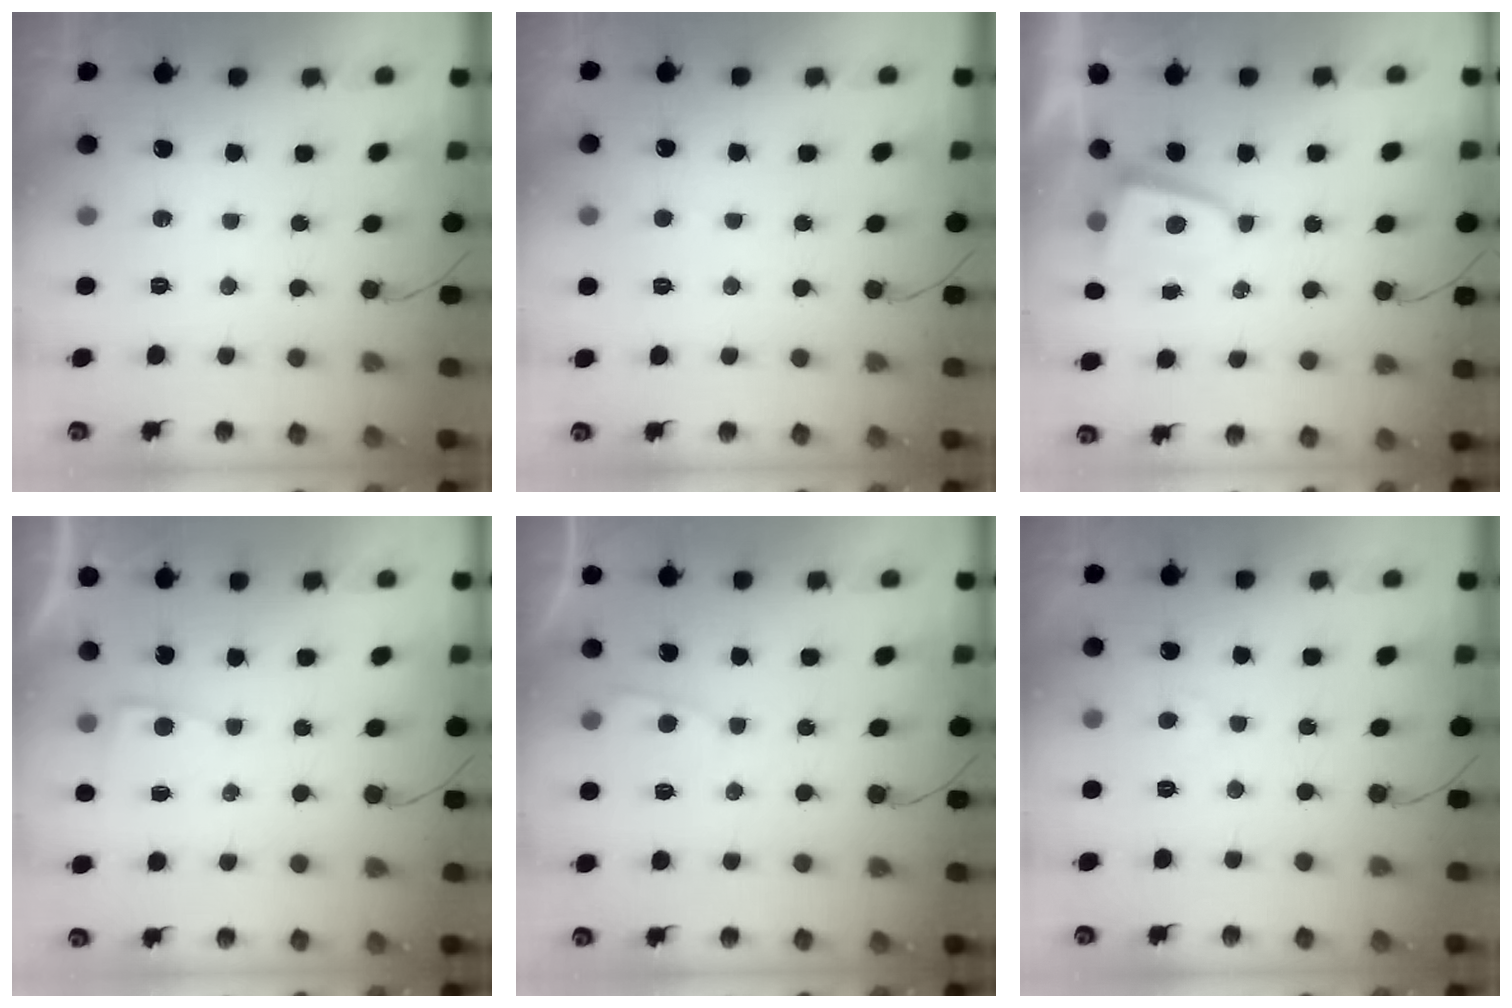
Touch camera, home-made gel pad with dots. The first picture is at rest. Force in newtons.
{"total": 2.1, "press": 2.1, "slide": 0.2}
{"total": 2.0, "press": 1.9, "slide": 0.3}
{"total": 1.8, "press": 1.8, "slide": 0.2}
{"total": 2.9, "press": 2.8, "slide": 0.3}
{"total": 2.3, "press": 2.3, "slide": 0.1}